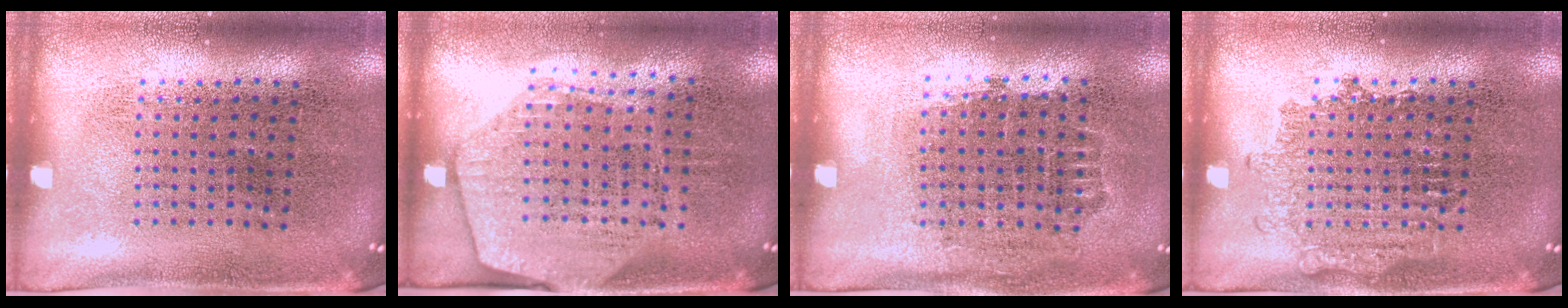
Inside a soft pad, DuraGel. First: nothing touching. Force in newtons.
{"total": 1.8, "press": 1.6, "slide": 0.8}
{"total": 0.7, "press": 0.6, "slide": 0.3}
{"total": 1.7, "press": 1.6, "slide": 0.3}